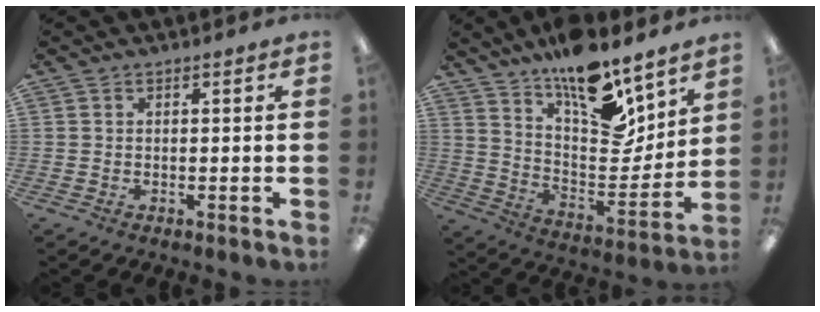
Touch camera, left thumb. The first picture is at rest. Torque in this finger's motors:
{"motor_torque": [3.00, 1.77, 1.69, -1.08, 0.13]}